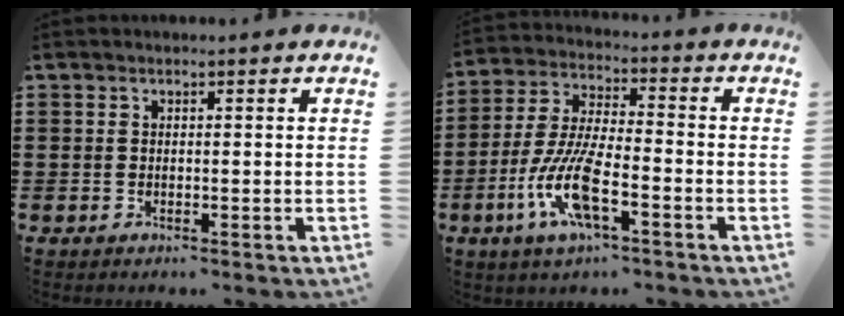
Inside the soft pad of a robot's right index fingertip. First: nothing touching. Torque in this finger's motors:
{"motor_torque": [2.14, 0.00, 1.05, 0.21]}